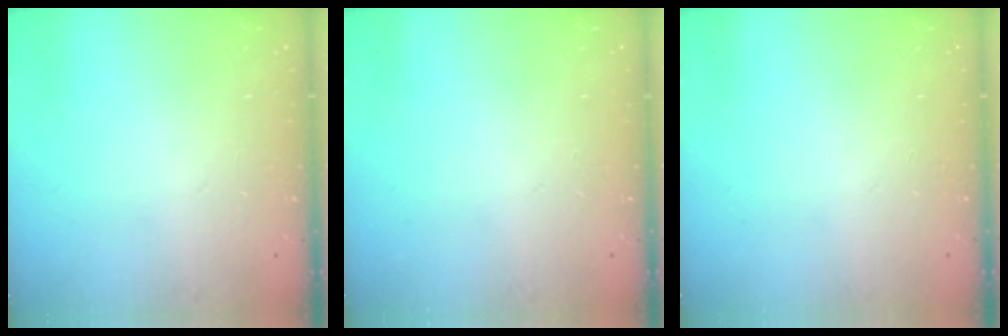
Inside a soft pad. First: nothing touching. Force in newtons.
{"total": 0.0}
{"total": 0.0}